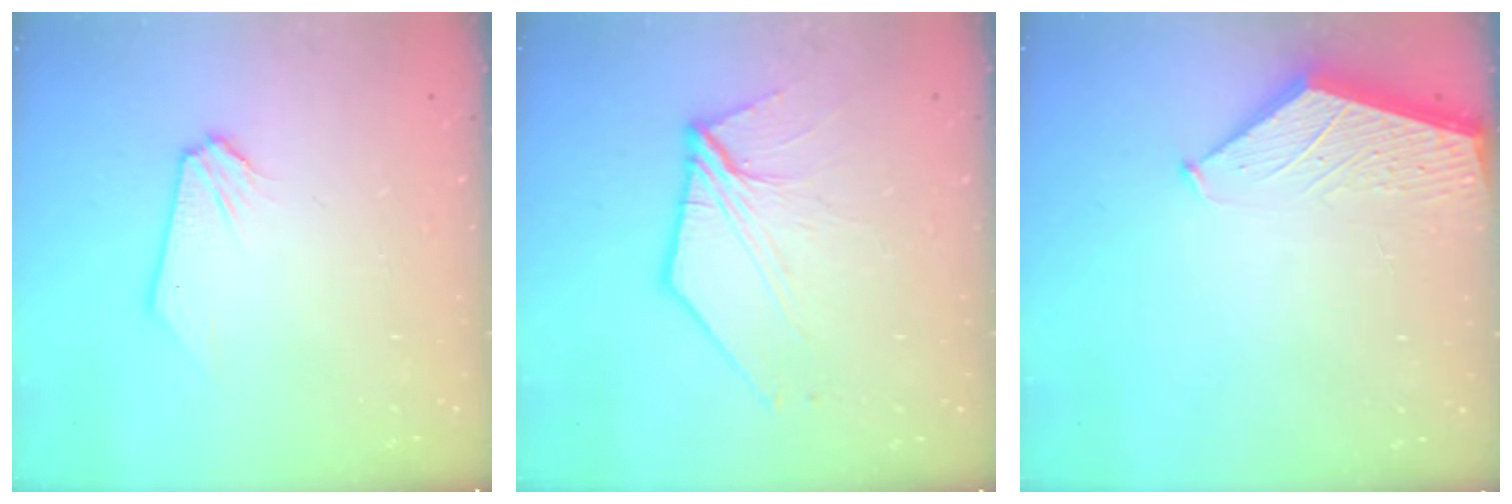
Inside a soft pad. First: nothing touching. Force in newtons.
{"total": 8.3, "press": 8.3, "slide": 1.1}
{"total": 1.5, "press": 1.5, "slide": 0.2}